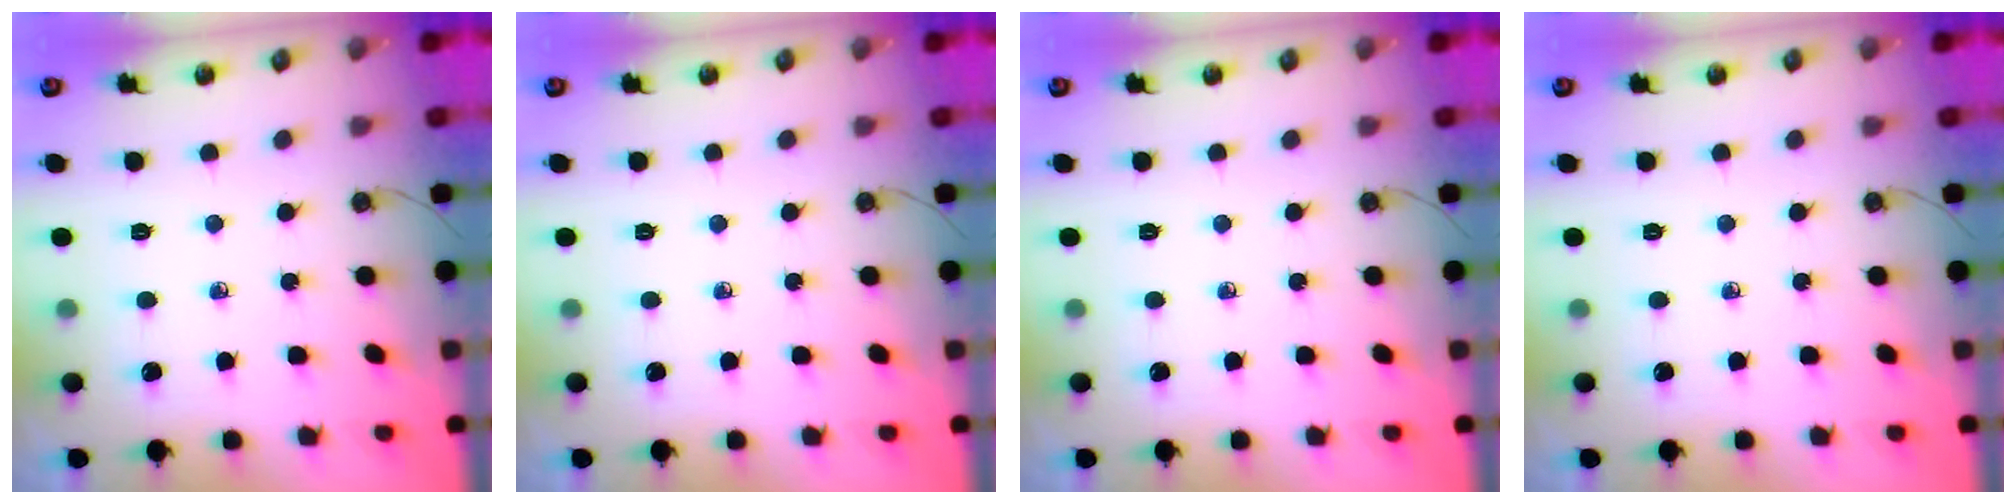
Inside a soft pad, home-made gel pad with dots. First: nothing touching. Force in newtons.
{"total": 0.0}
{"total": 0.0}
{"total": 0.0}